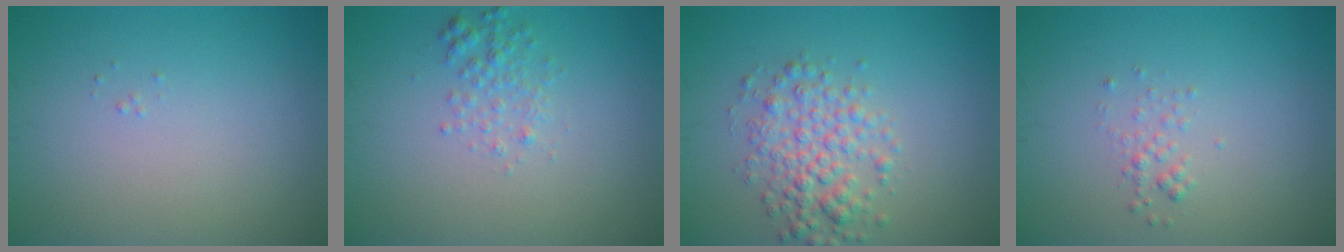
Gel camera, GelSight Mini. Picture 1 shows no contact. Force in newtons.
{"total": 1.8, "press": 1.8, "slide": 0.1}
{"total": 3.9, "press": 3.9, "slide": 0.1}
{"total": 1.0, "press": 1.0, "slide": 0.1}